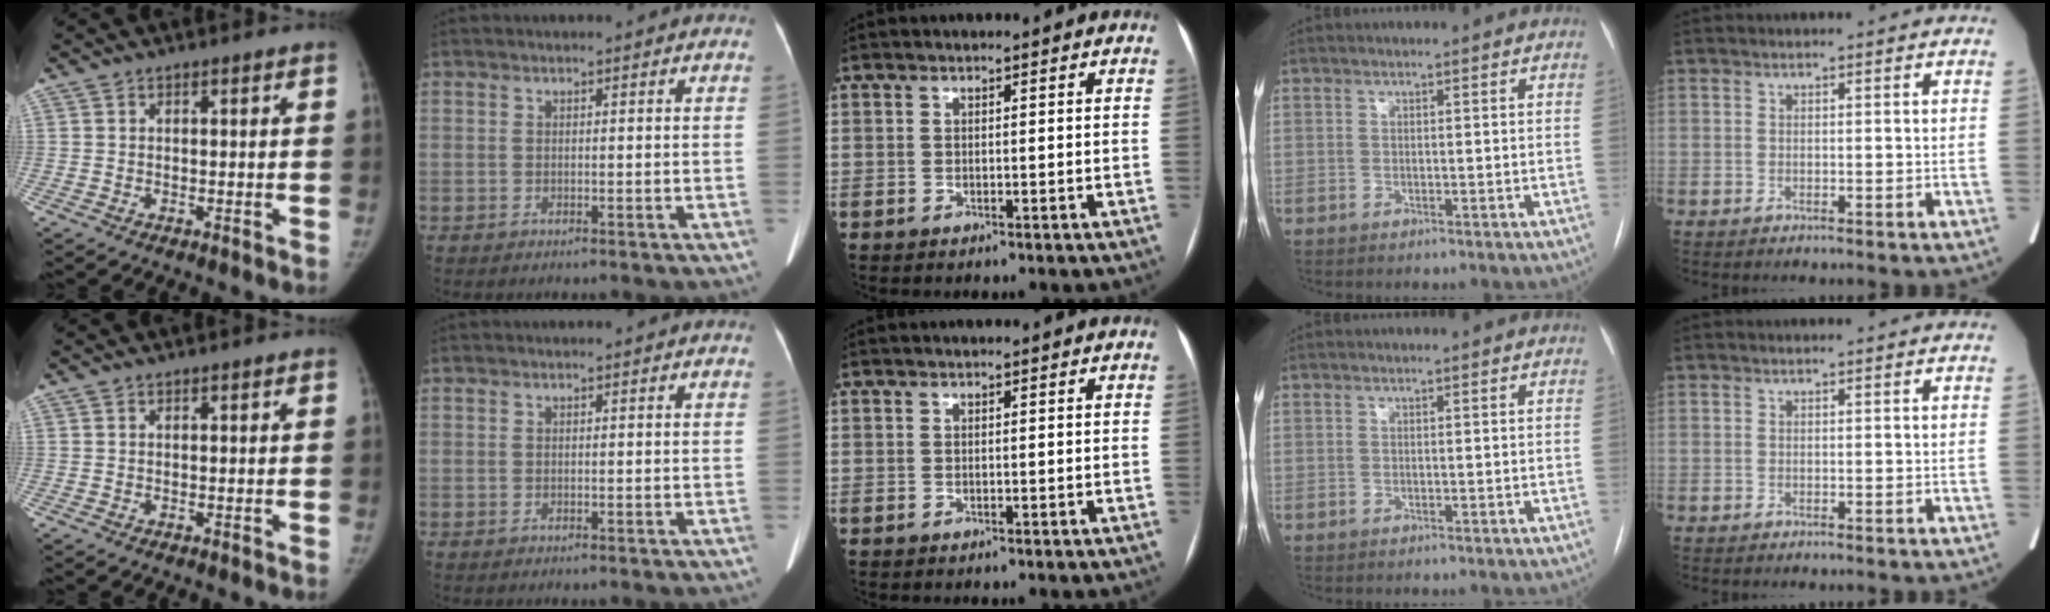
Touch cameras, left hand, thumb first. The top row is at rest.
{}